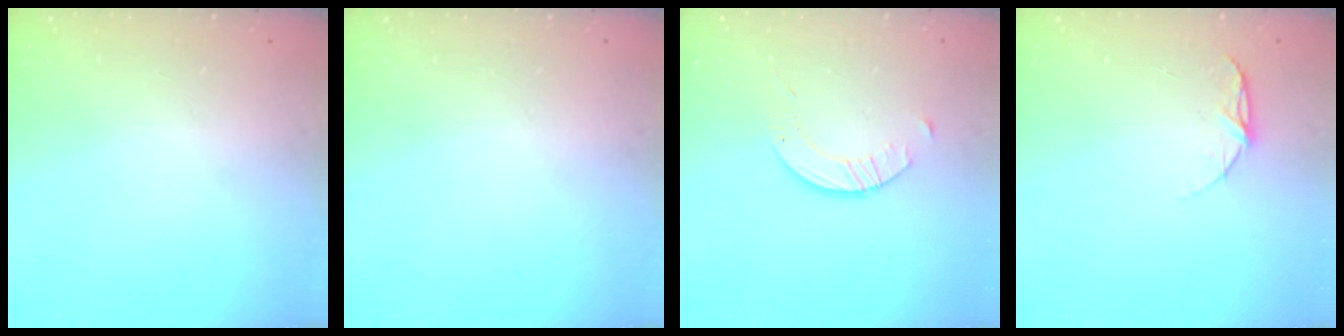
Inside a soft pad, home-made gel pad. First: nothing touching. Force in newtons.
{"total": 0.0}
{"total": 2.6, "press": 2.6, "slide": 0.3}
{"total": 5.6, "press": 5.6, "slide": 0.5}